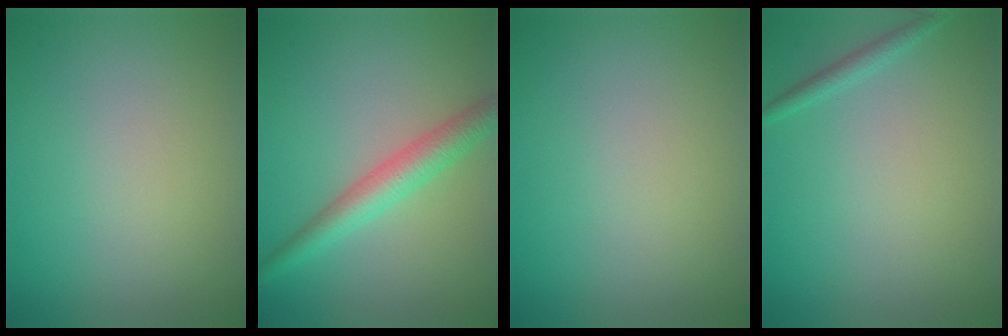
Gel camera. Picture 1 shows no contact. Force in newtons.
{"total": 3.7, "press": 3.7, "slide": 0.0}
{"total": 0.0}
{"total": 1.1, "press": 1.1, "slide": 0.0}